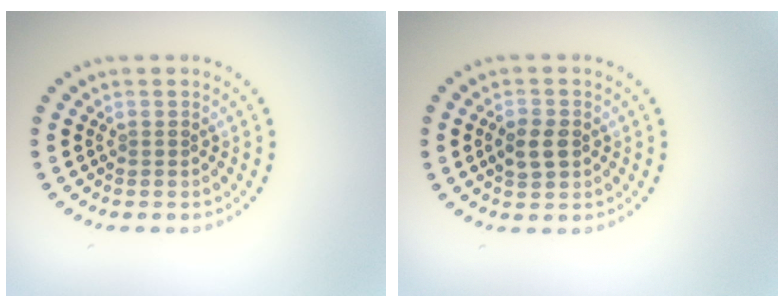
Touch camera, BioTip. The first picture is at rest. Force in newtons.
{"total": 2.6, "press": 2.6, "slide": 0.1}